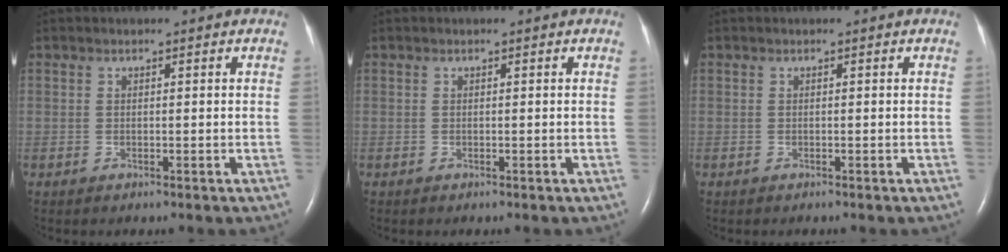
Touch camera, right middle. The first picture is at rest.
{"total": 0.0}
{"total": 0.0}